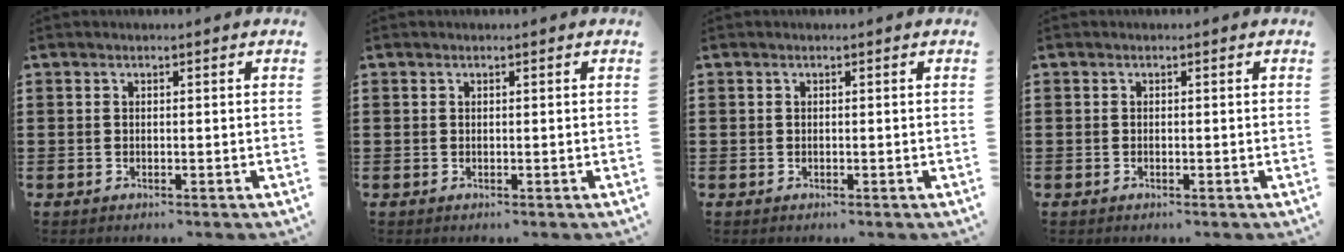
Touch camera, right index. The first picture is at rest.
{"total": 0.0}
{"total": 0.0}
{"total": 0.0}